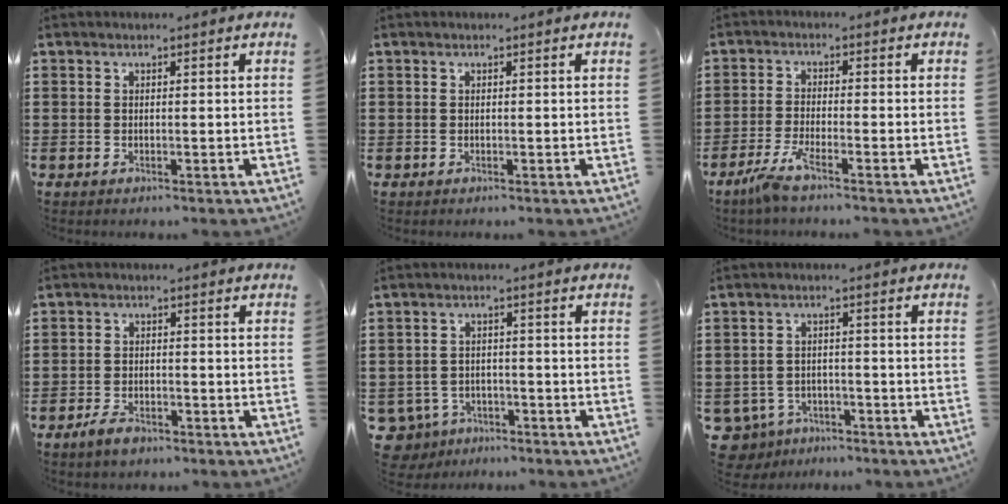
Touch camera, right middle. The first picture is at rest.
{"total": 0.0}
{"total": 3.5, "force": [-2.4, 0.1, 2.6], "torque": [-0.065, -0.009, -0.049]}
{"total": 2.6, "force": [-2.0, 1.2, 1.2], "torque": [-0.030, 0.001, -0.040]}
{"total": 3.5, "force": [-3.1, 1.6, 0.3], "torque": [-0.036, -0.006, -0.072]}
{"total": 3.6, "force": [-3.3, 1.4, 0.2], "torque": [-0.035, -0.005, -0.076]}